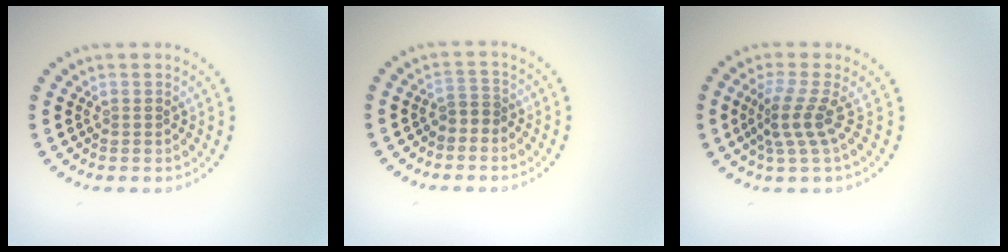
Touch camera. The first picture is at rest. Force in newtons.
{"total": 1.3, "press": 1.1, "slide": 0.7}
{"total": 2.9, "press": 1.9, "slide": 2.1}